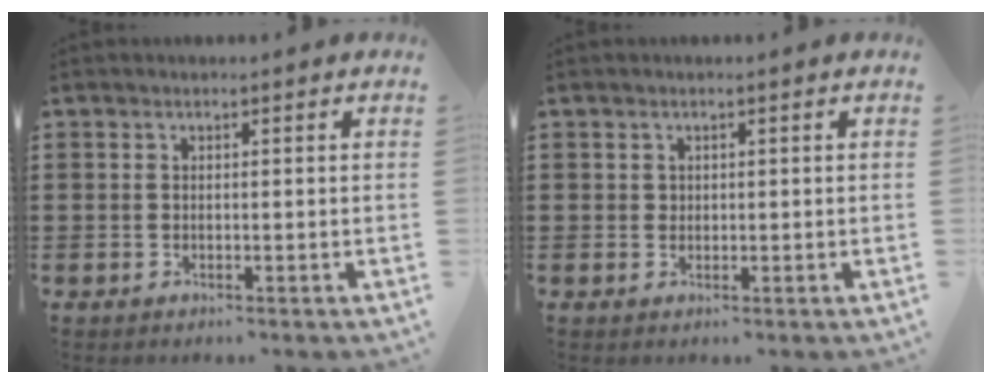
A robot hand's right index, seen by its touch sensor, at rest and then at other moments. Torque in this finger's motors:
{"motor_torque": [0.08, 0.21, 0.02, 0.01]}